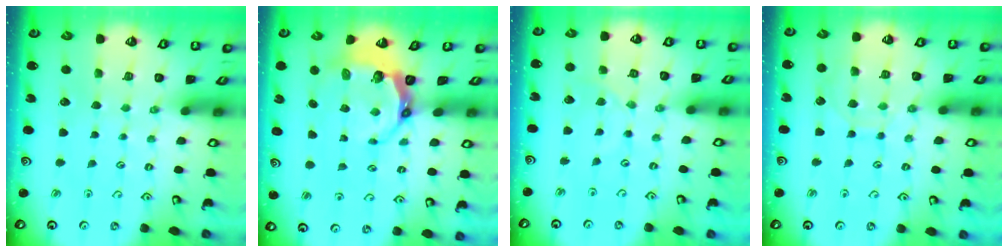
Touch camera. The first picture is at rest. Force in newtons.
{"total": 7.5, "press": 6.5, "slide": 3.8}
{"total": 0.6, "press": 0.5, "slide": 0.2}
{"total": 8.0, "press": 8.0, "slide": 0.6}